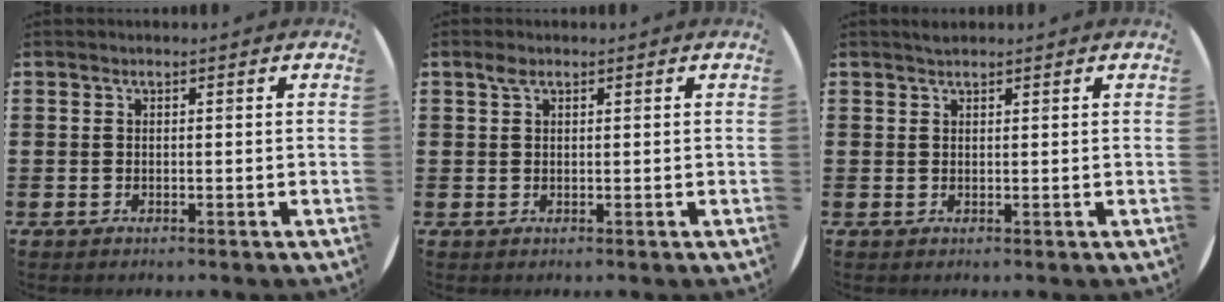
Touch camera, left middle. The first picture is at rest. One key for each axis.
{"total": 1.2, "fx": 0.7, "fy": 0.6, "fz": 0.7, "tx": -0.007, "ty": 0.001, "tz": 0.010}
{"total": 0.9, "fx": 0.9, "fy": 0.1, "fz": 0.2, "tx": -0.004, "ty": 0.001, "tz": 0.016}